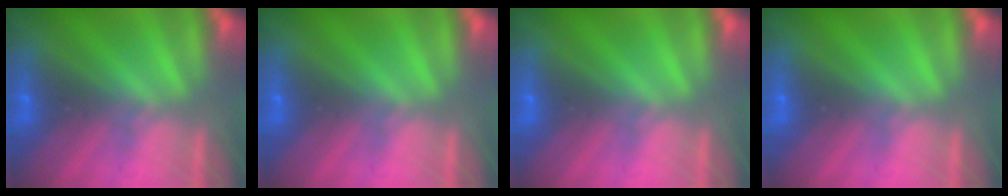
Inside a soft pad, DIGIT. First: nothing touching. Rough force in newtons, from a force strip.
{"total": 0.0}
{"total": 0.0}
{"total": 0.0}